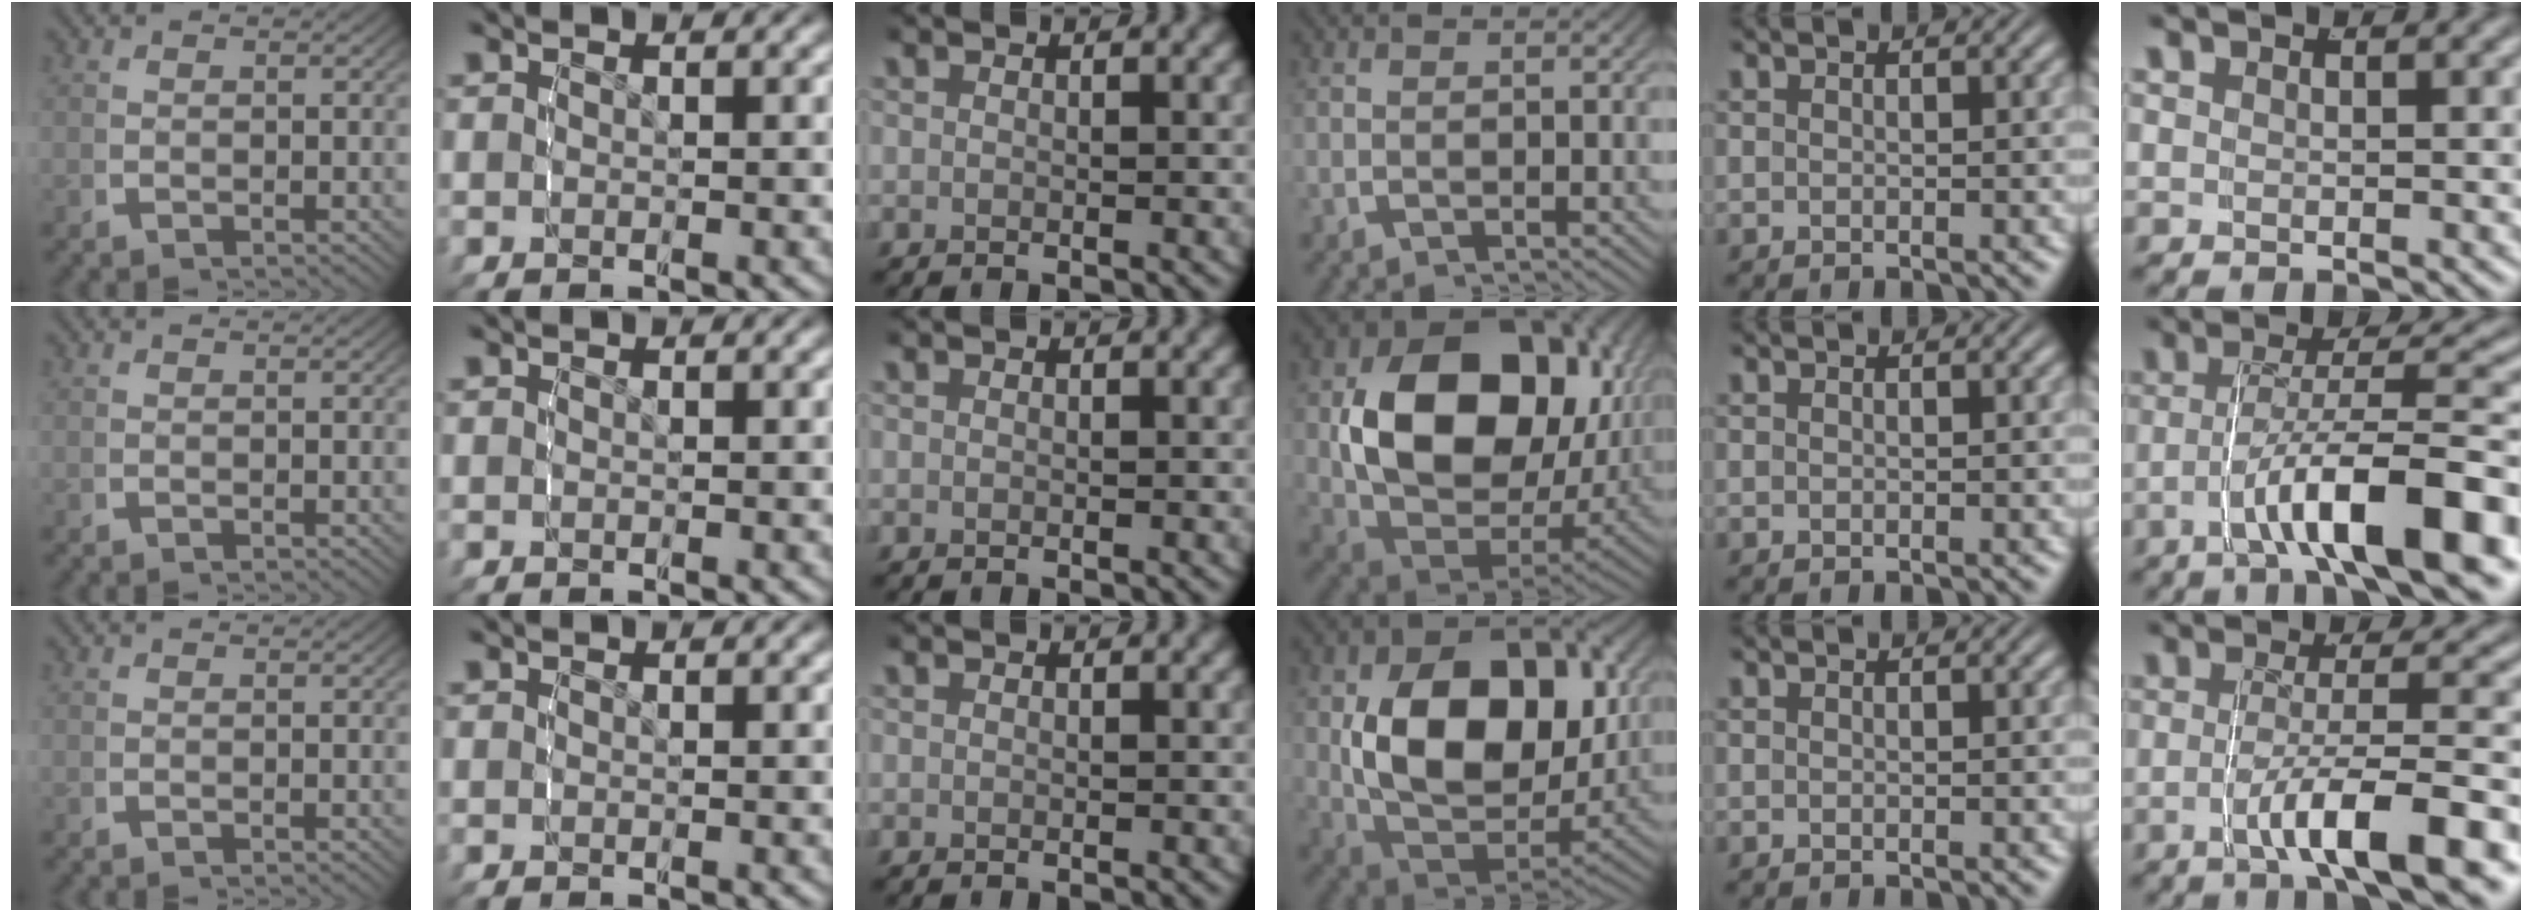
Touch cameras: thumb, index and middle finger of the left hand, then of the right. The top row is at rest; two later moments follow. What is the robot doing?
{"motion": "lift_and_place", "object": "lipstick"}